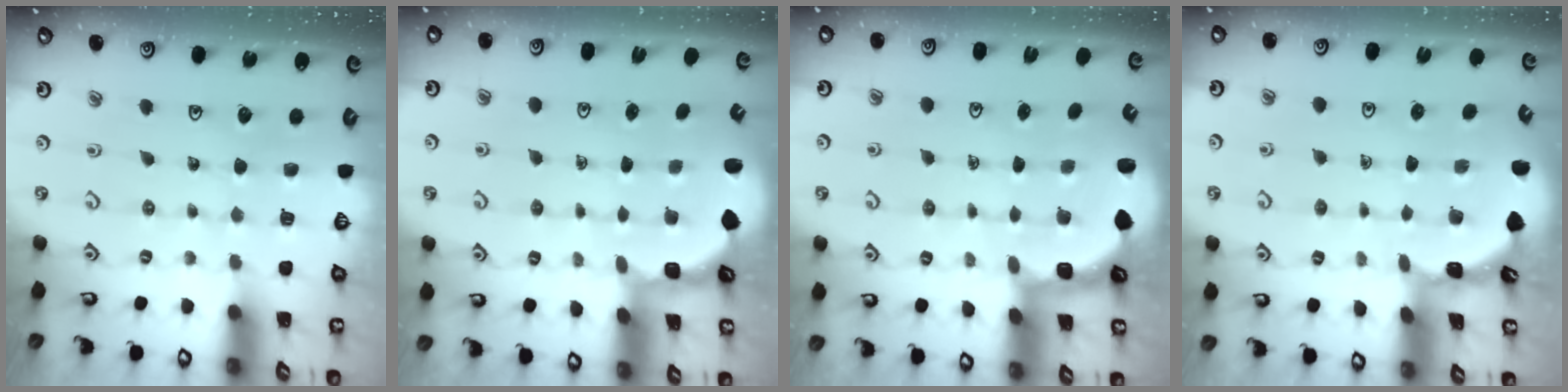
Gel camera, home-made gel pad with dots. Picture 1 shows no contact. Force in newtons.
{"total": 2.9, "press": 1.8, "slide": 2.3}
{"total": 2.8, "press": 2.0, "slide": 2.0}
{"total": 1.7, "press": 1.7, "slide": 0.1}